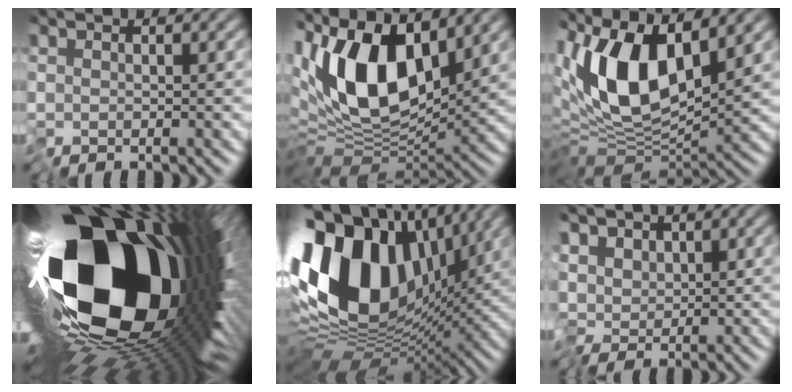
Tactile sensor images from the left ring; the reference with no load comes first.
{"total": 11.8, "force": [3.4, 5.7, 9.8], "torque": [-0.174, 0.002, 0.050]}
{"total": 10.9, "force": [2.8, 4.4, 9.6], "torque": [-0.180, 0.006, 0.042]}
{"total": 21.0, "force": [0.5, 11.2, 17.8], "torque": [-0.286, -0.068, 0.005]}
{"total": 15.9, "force": [3.2, 10.6, 11.5], "torque": [-0.249, 0.020, 0.046]}
{"total": 2.4, "force": [-0.1, 2.0, 1.4], "torque": [-0.021, 0.013, -0.014]}